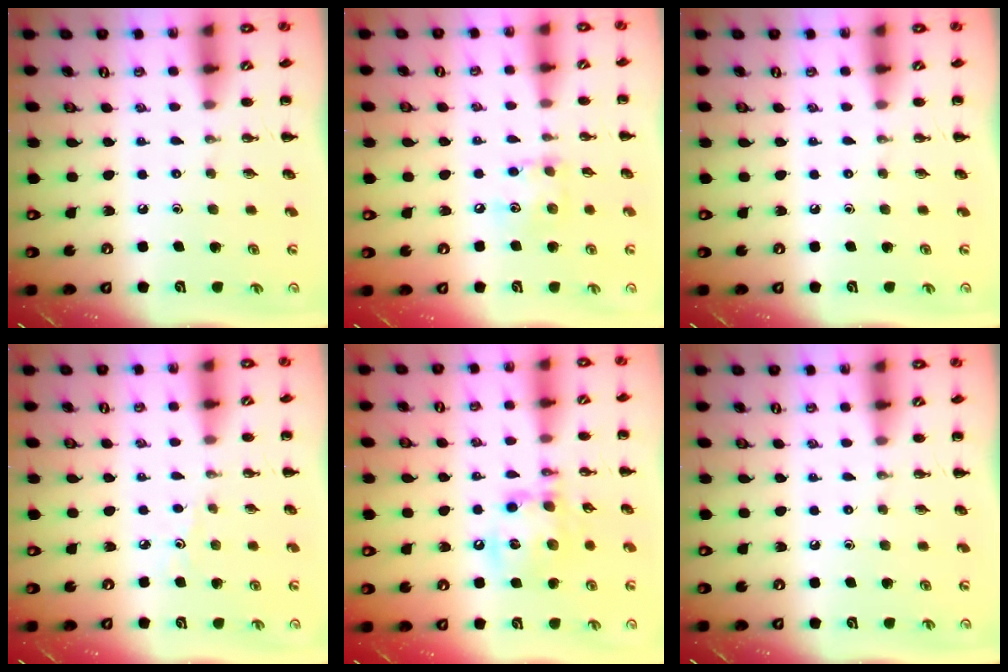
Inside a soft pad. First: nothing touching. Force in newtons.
{"total": 7.1, "press": 7.1, "slide": 0.8}
{"total": 0.0}
{"total": 2.2, "press": 2.0, "slide": 0.9}
{"total": 13.8, "press": 13.7, "slide": 1.6}
{"total": 0.0}